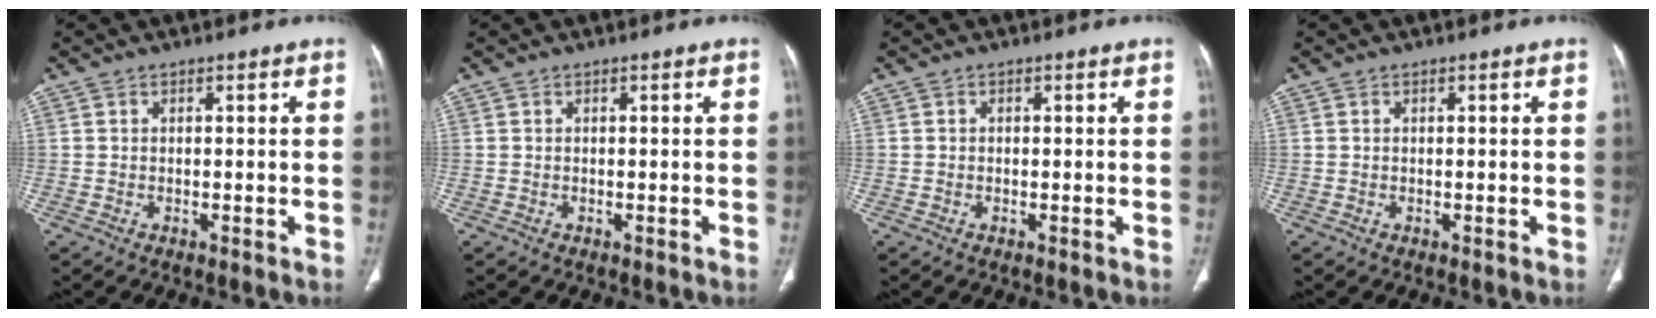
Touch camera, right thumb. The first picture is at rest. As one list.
[{"total": 0.0}, {"total": 0.0}, {"total": 0.0}]